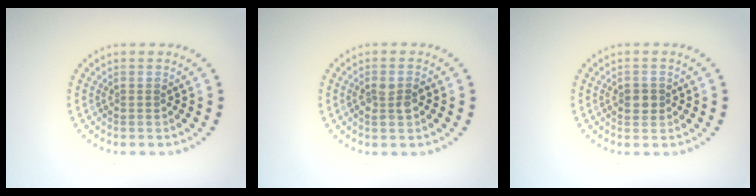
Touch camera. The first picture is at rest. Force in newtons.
{"total": 1.7, "press": 1.7, "slide": 0.3}
{"total": 1.6, "press": 1.5, "slide": 0.3}